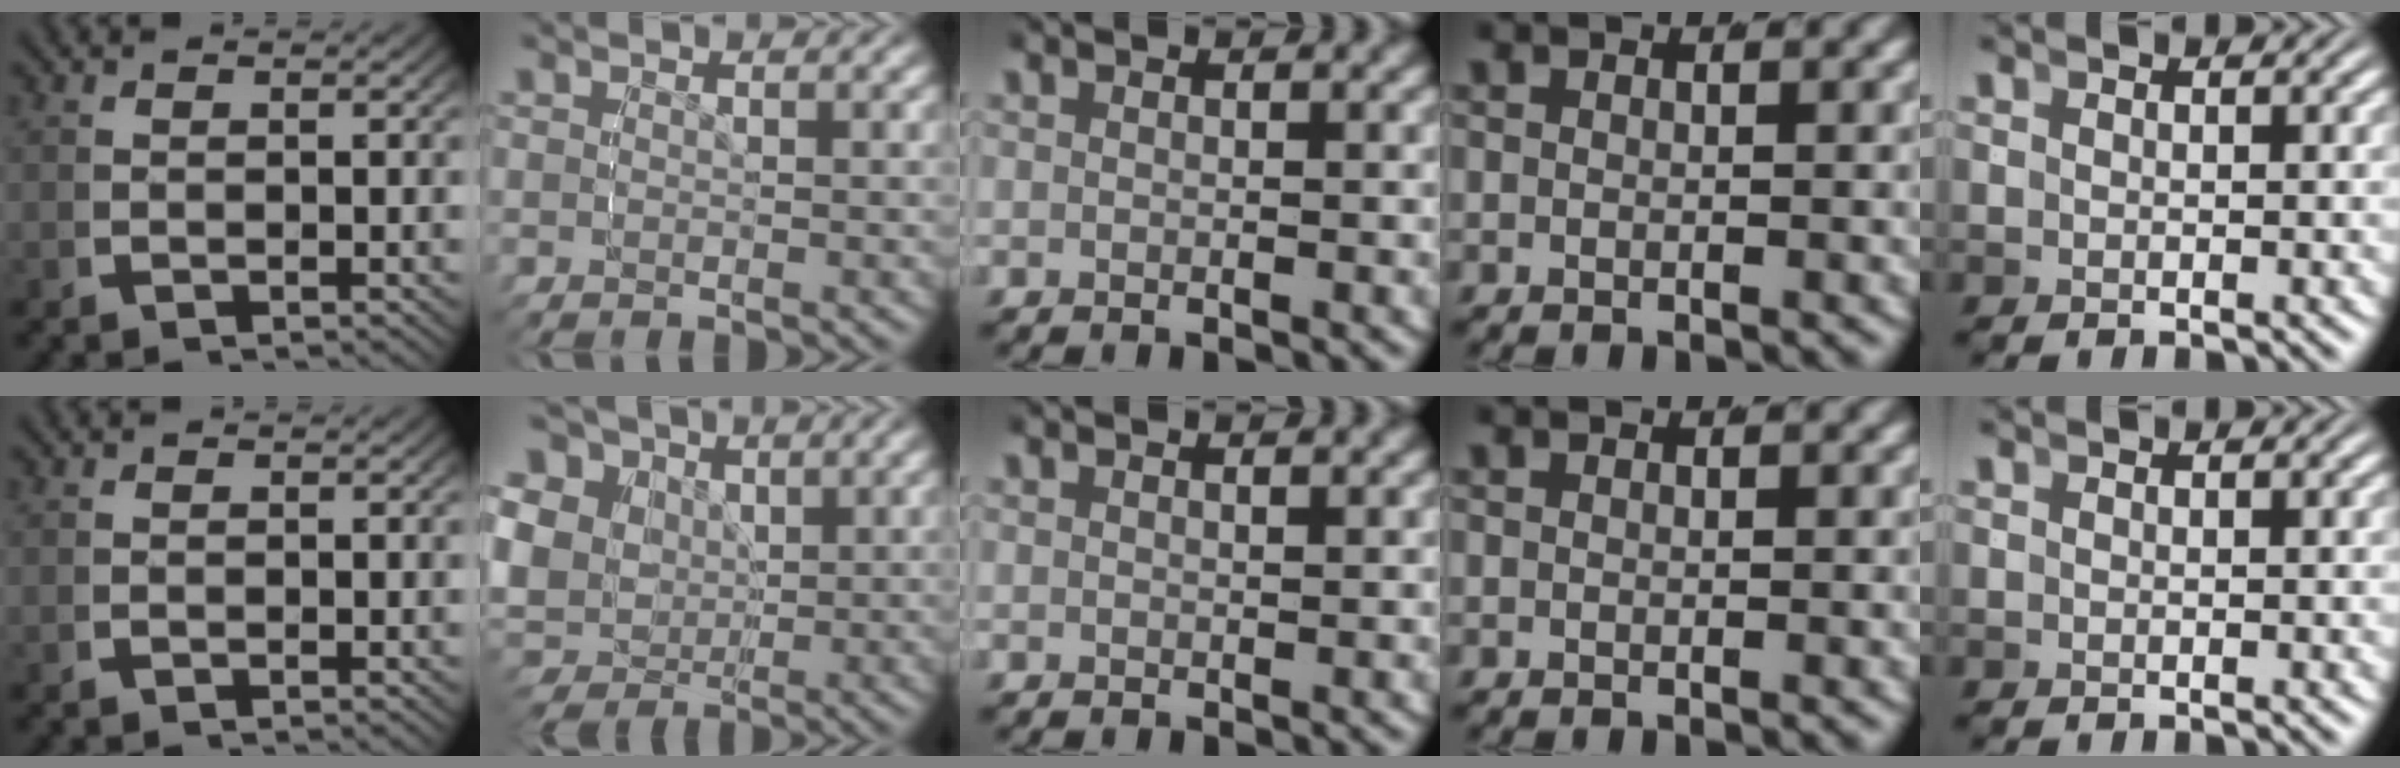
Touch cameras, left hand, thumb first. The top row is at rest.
{"index": {"total": 12.5, "force": [2.8, 10.7, 5.9], "torque": [-0.130, -0.018, 0.042]}, "middle": {"total": 0.5, "force": [0.4, 0.1, -0.3], "torque": [0.005, -0.001, 0.008]}}